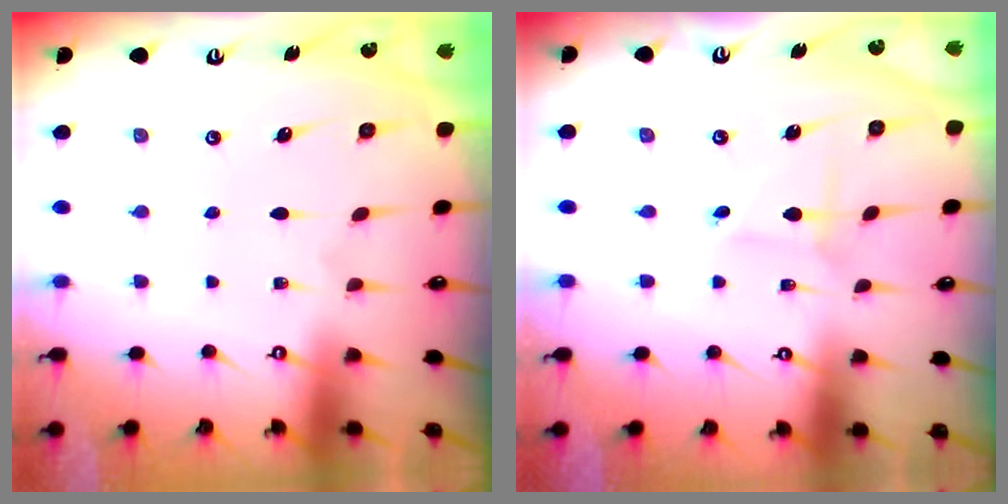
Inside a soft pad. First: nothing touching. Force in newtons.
{"total": 1.1, "press": 1.1, "slide": 0.1}